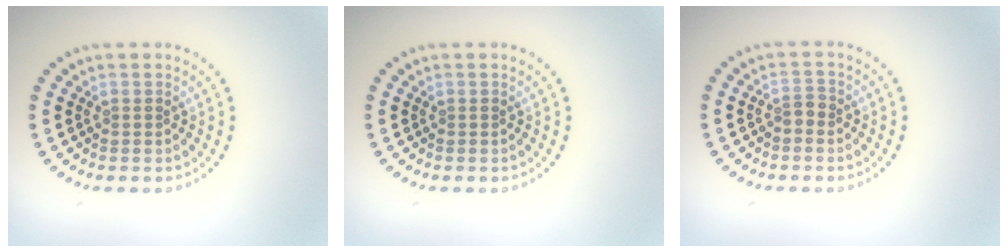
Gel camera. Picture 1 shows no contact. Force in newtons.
{"total": 0.0}
{"total": 1.1, "press": 1.0, "slide": 0.5}